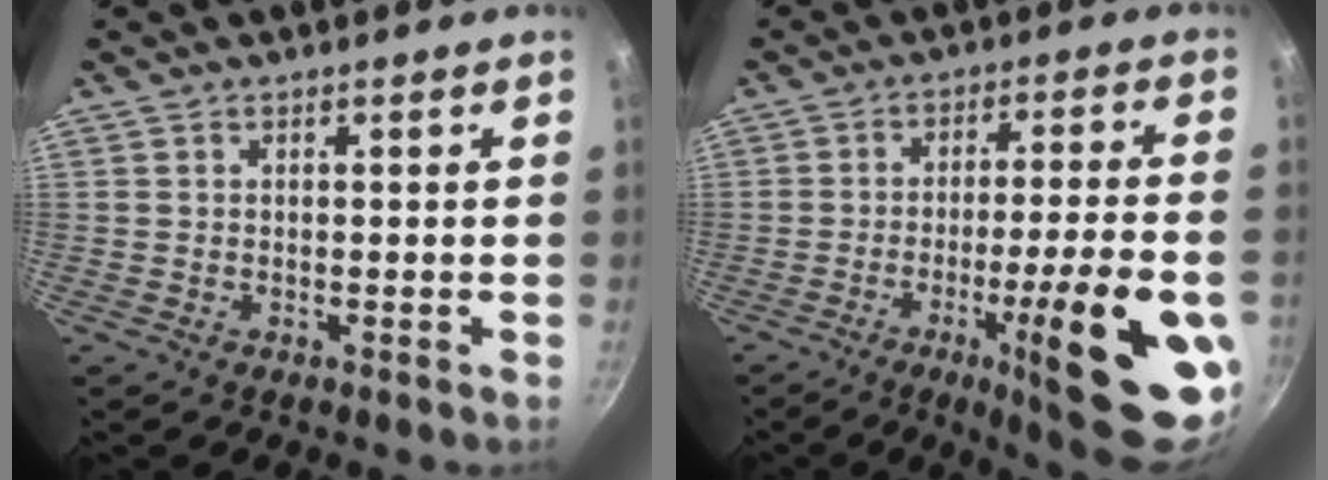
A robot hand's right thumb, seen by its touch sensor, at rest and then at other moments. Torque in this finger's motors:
{"motor_torque": [2.51, 2.50, 2.03, -0.74, 0.11]}